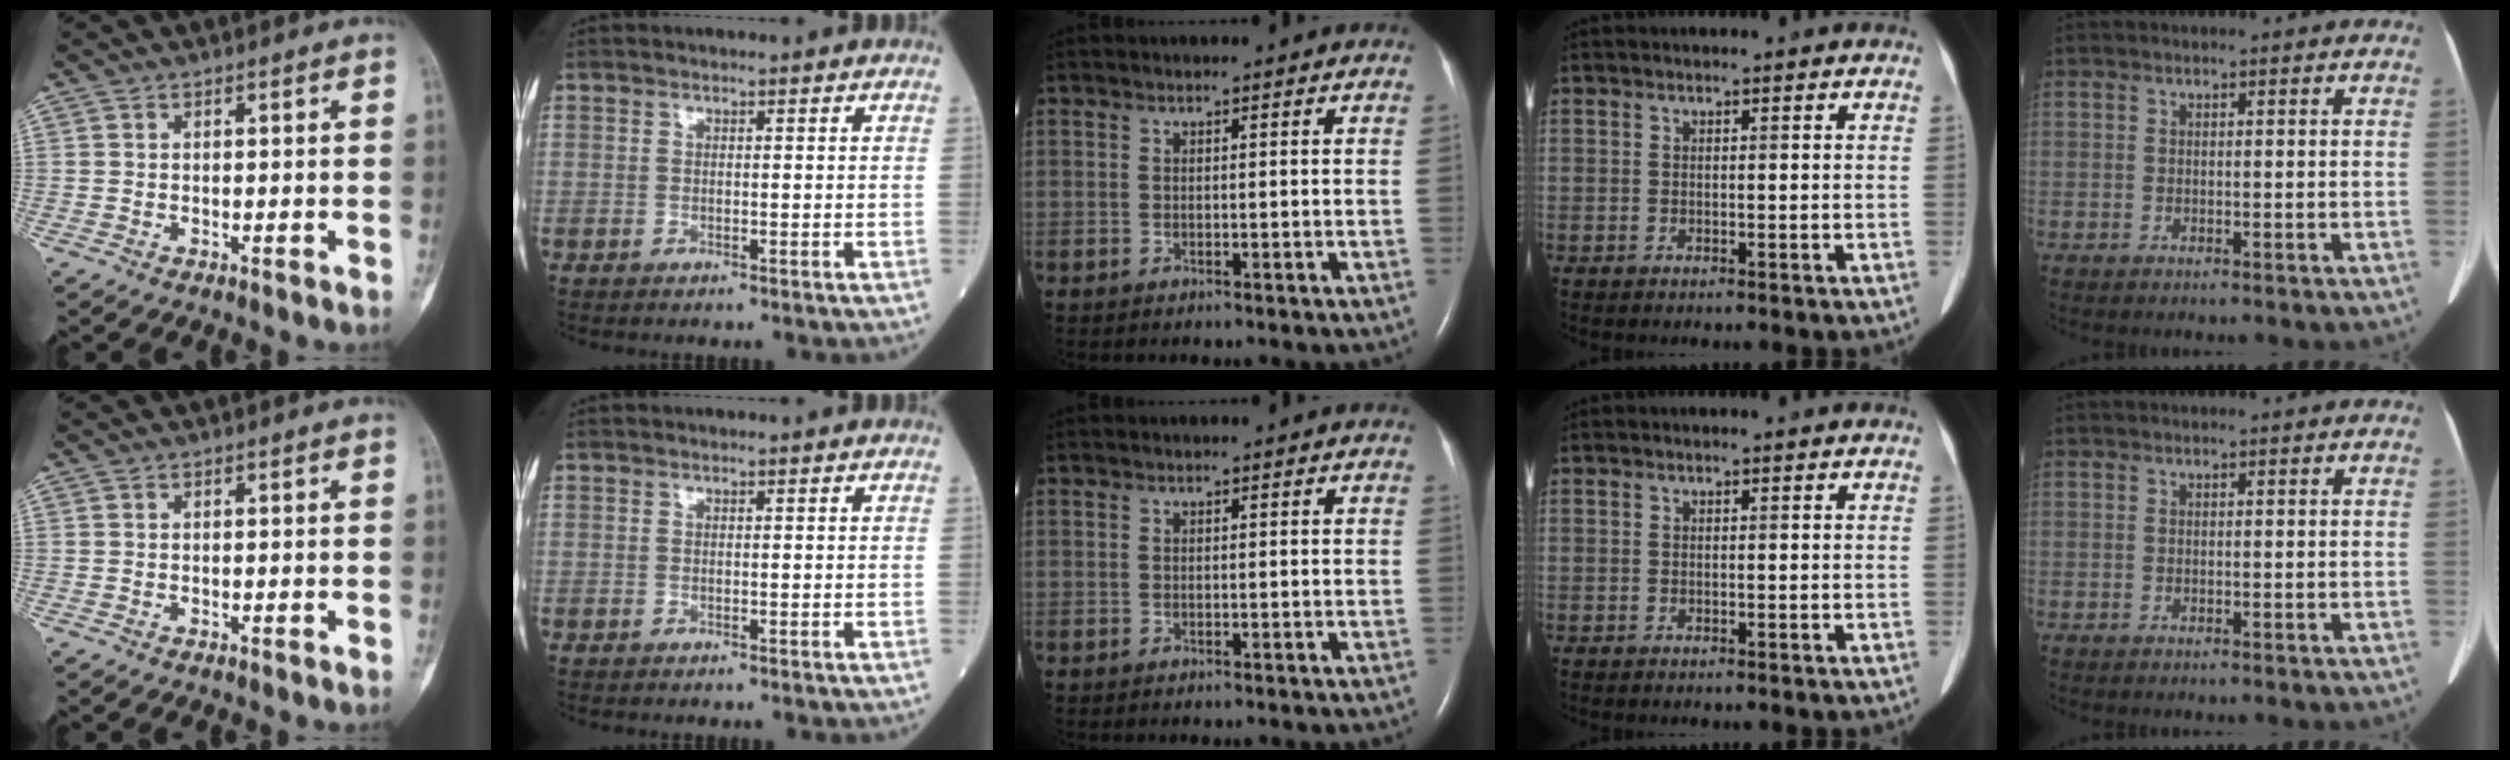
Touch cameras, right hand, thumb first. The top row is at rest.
{}